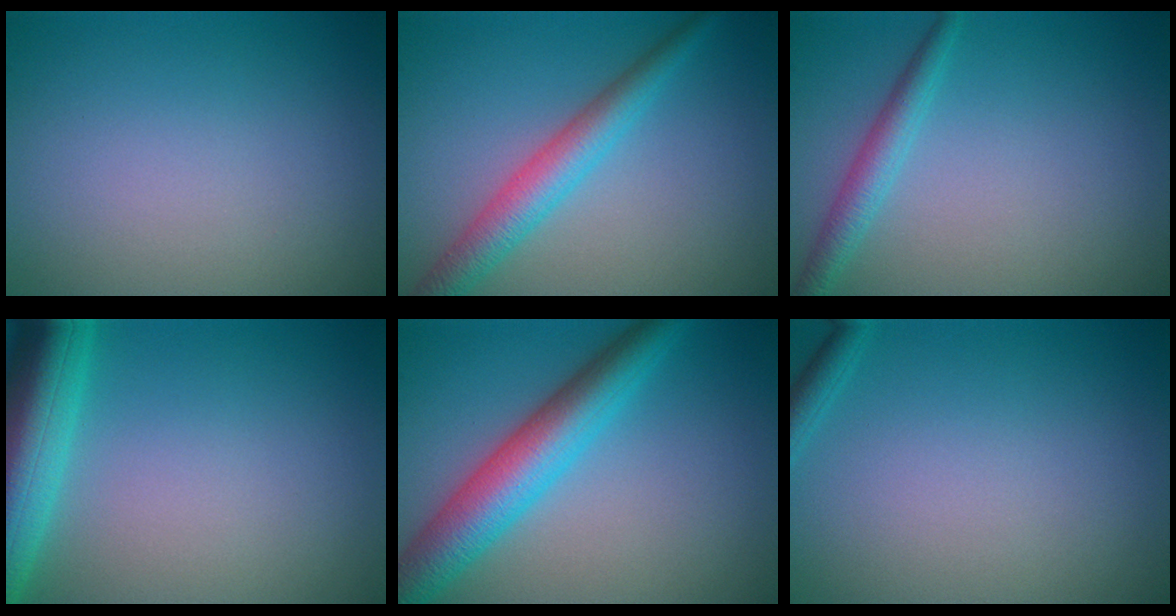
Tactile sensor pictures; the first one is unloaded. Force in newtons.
{"total": 3.9, "press": 3.9, "slide": 0.2}
{"total": 2.2, "press": 2.2, "slide": 0.0}
{"total": 8.4, "press": 8.4, "slide": 0.4}
{"total": 6.4, "press": 6.4, "slide": 0.2}
{"total": 1.4, "press": 1.4, "slide": 0.1}